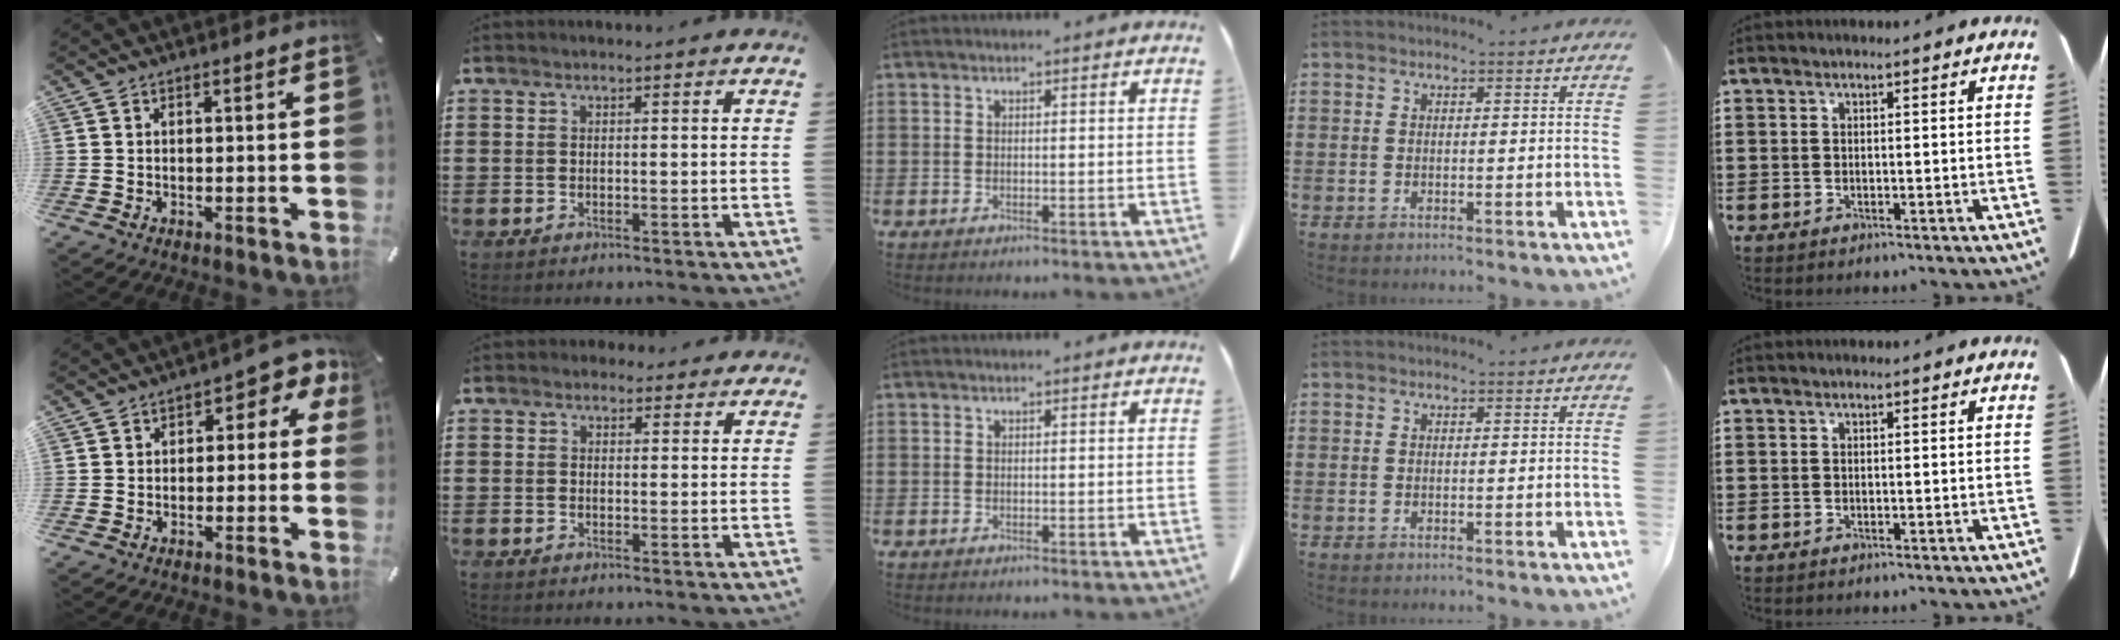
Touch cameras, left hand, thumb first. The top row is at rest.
{"thumb": {"total": 4.6, "force": [-0.4, 3.4, 3.0], "torque": [-0.035, 0.004, -0.016]}, "index": {"total": 1.8, "force": [1.2, 1.3, 0.1], "torque": [0.000, 0.006, 0.020]}}